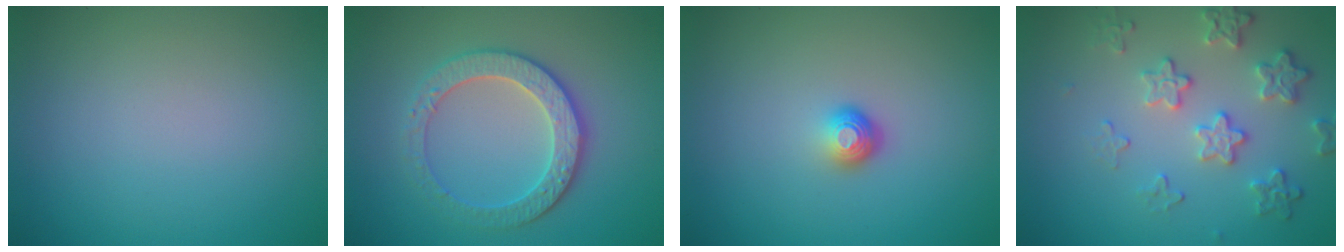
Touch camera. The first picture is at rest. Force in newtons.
{"total": 4.1, "press": 3.6, "slide": 1.9}
{"total": 1.8, "press": 1.1, "slide": 1.5}
{"total": 3.9, "press": 3.4, "slide": 2.0}